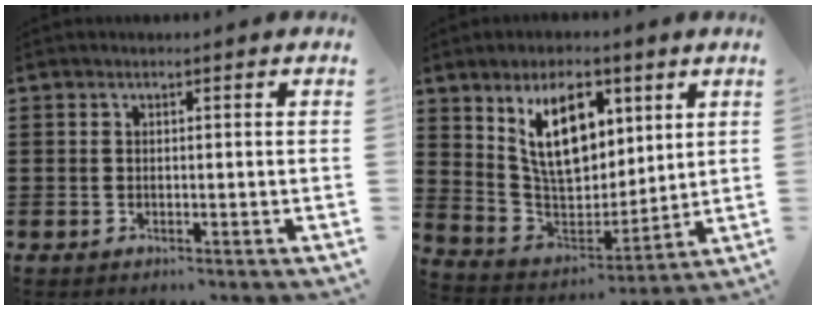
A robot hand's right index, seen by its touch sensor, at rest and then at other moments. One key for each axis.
{"total": 12.5, "fx": 5.7, "fy": 6.8, "fz": 8.9, "tx": -0.174, "ty": 0.001, "tz": 0.104}